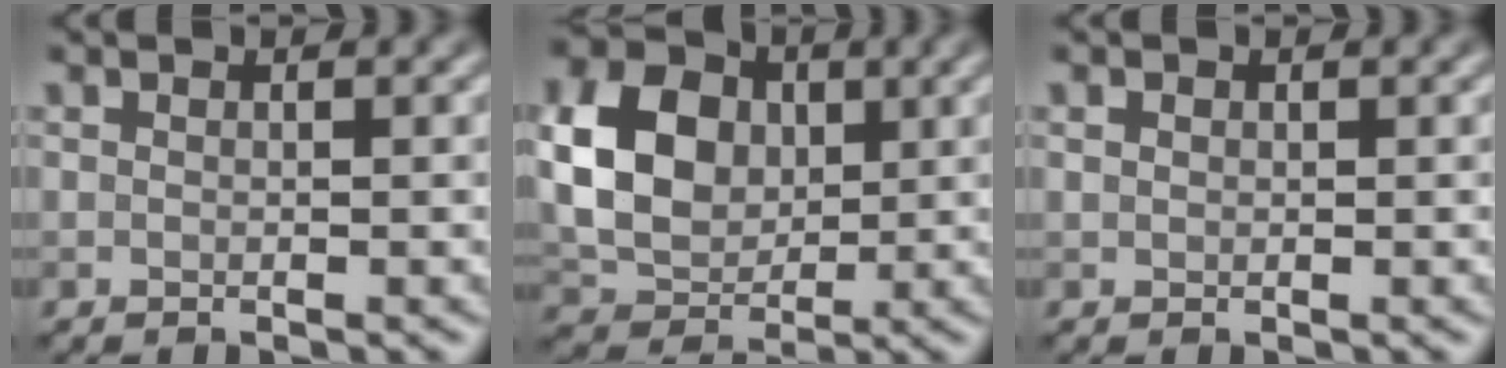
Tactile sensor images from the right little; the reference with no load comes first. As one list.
[{"total": 8.2, "force": [1.2, 6.1, 5.4], "torque": [-0.116, 0.008, 0.017]}, {"total": 0.5, "force": [0.2, 0.5, 0.2], "torque": [-0.002, 0.000, 0.004]}]